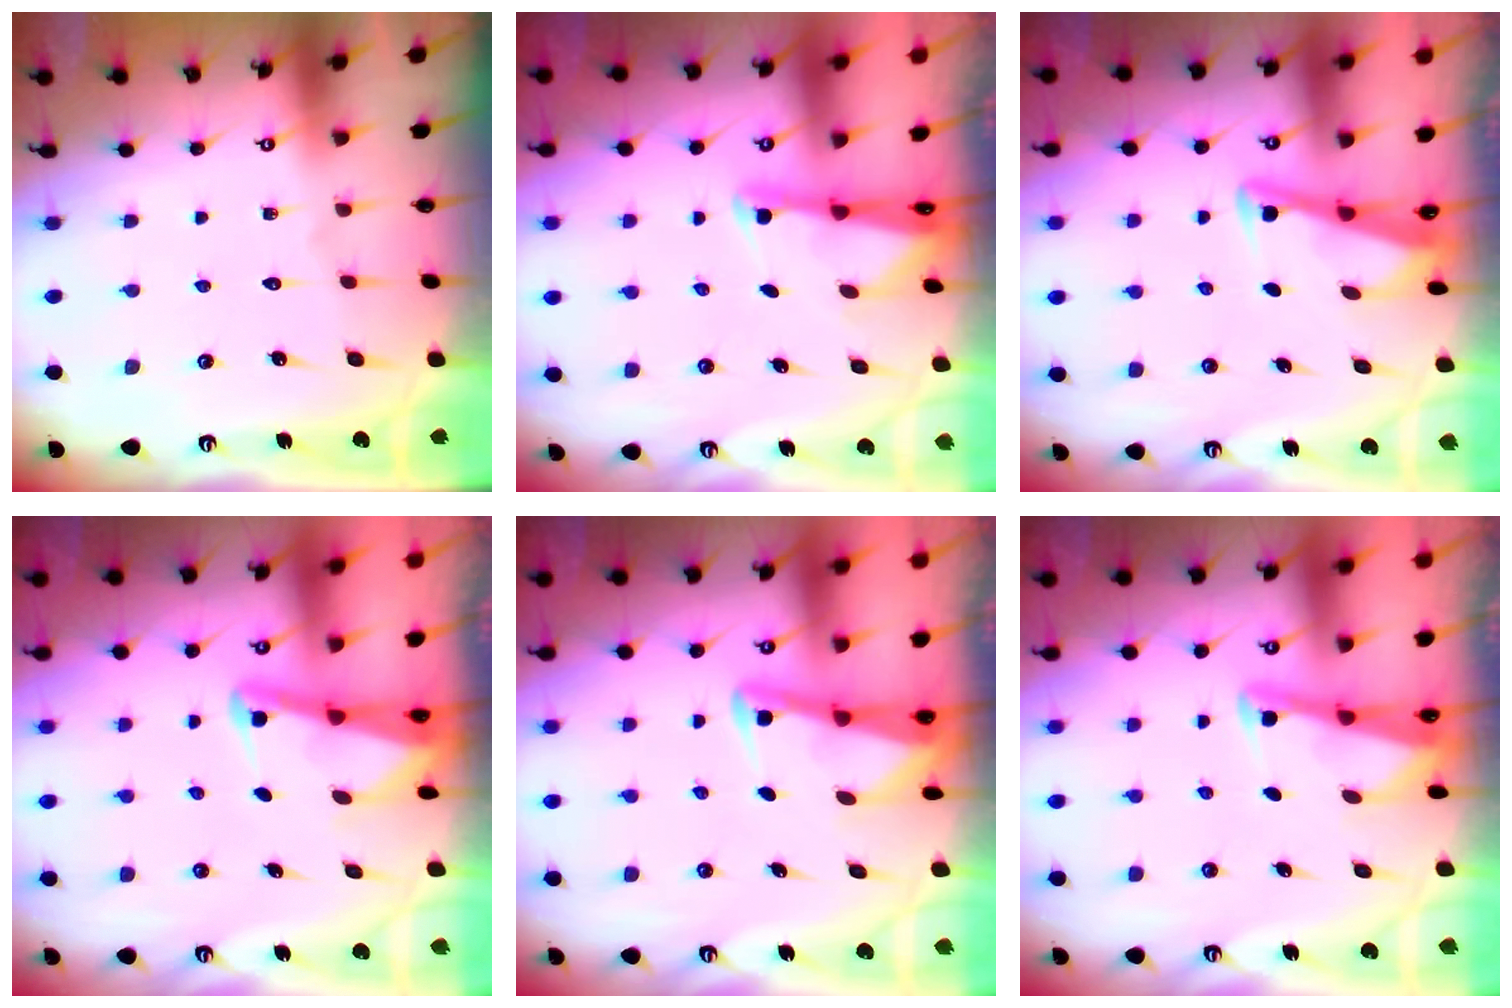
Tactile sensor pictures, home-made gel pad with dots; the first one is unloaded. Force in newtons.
{"total": 1.8, "press": 1.8, "slide": 0.4}
{"total": 3.4, "press": 3.3, "slide": 0.4}
{"total": 2.5, "press": 2.5, "slide": 0.4}
{"total": 3.0, "press": 3.0, "slide": 0.4}
{"total": 2.5, "press": 2.5, "slide": 0.1}